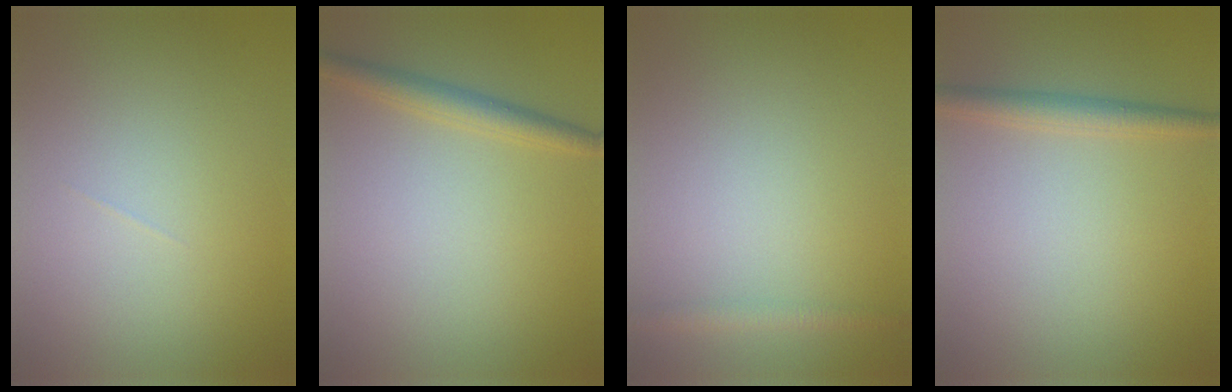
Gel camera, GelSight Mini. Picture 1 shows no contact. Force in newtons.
{"total": 2.4, "press": 2.4, "slide": 0.1}
{"total": 1.3, "press": 1.3, "slide": 0.1}
{"total": 2.3, "press": 2.3, "slide": 0.0}